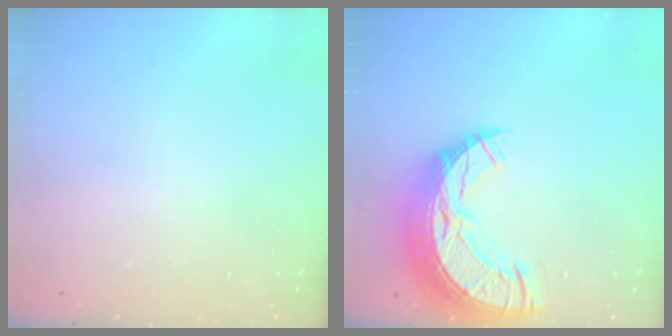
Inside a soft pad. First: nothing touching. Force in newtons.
{"total": 20.7, "press": 20.6, "slide": 1.5}